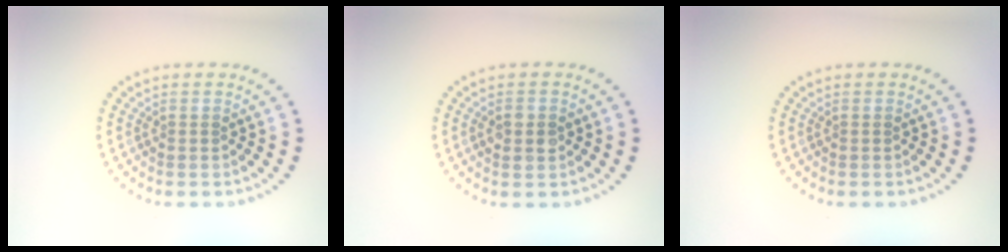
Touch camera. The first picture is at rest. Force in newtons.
{"total": 2.2, "press": 2.2, "slide": 0.2}
{"total": 0.0}